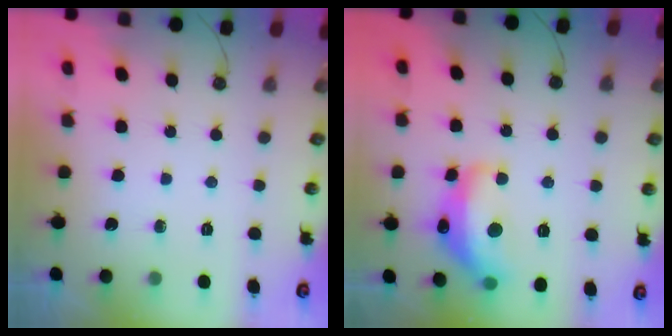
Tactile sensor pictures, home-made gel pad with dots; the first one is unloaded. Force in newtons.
{"total": 10.2, "press": 10.1, "slide": 0.6}